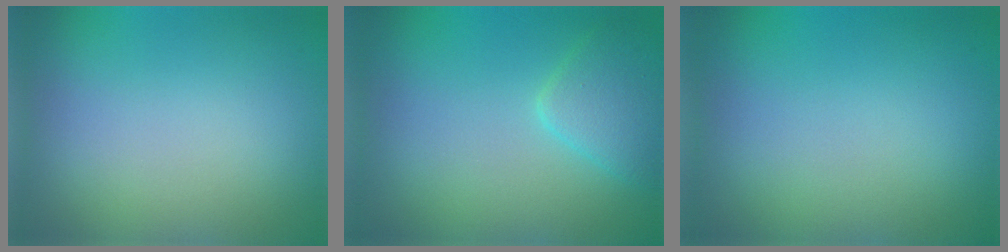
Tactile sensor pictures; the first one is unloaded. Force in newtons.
{"total": 2.7, "press": 2.7, "slide": 0.1}
{"total": 0.0}